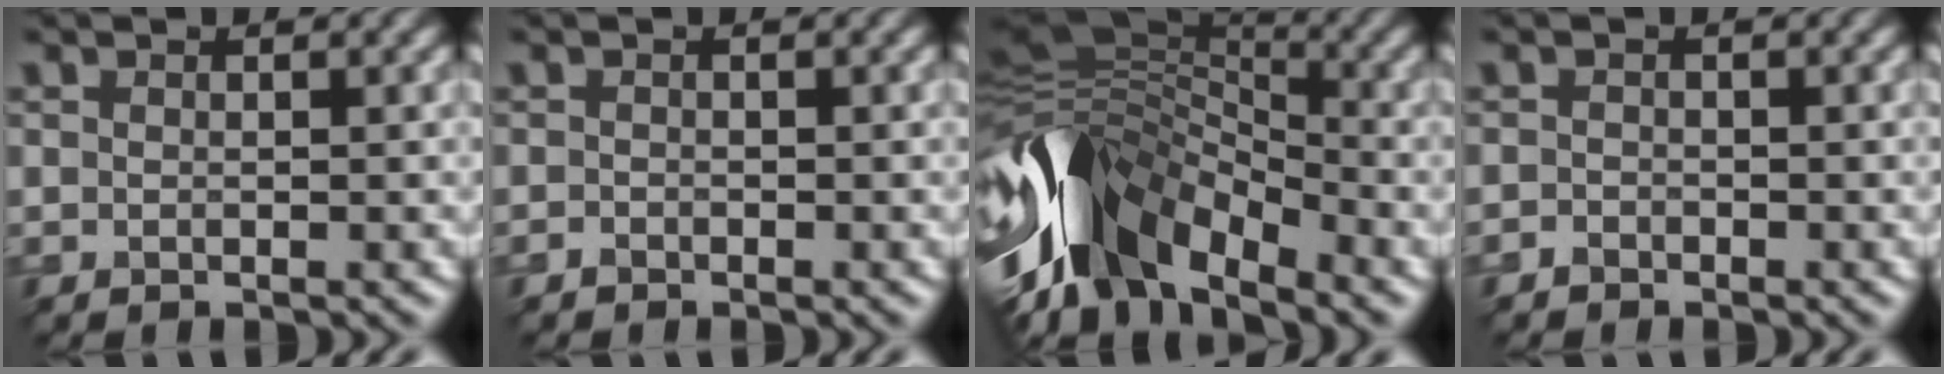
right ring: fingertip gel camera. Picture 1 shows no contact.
{"total": 0.5, "force": [-0.4, 0.0, -0.4], "torque": [0.008, 0.002, -0.015]}
{"total": 10.4, "force": [-4.5, 5.8, 7.4], "torque": [-0.135, 0.014, -0.101]}
{"total": 0.8, "force": [-0.6, 0.2, -0.5], "torque": [0.011, 0.002, -0.021]}